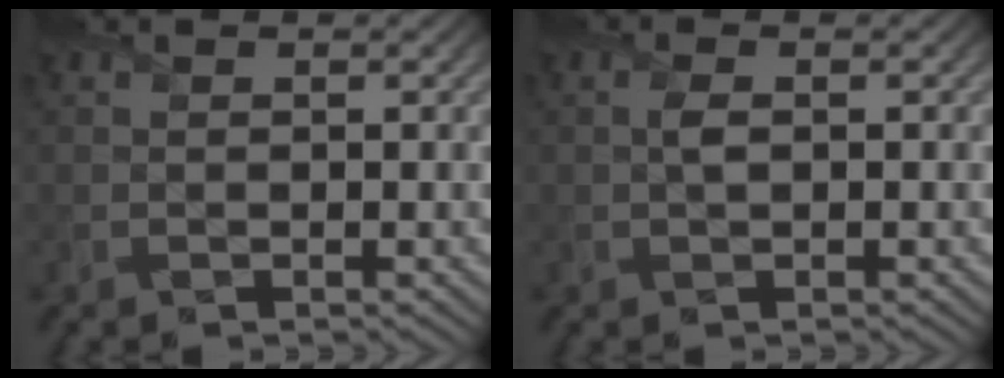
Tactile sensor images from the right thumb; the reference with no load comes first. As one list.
[{"total": 1.2, "force": [0.0, 0.6, 1.0], "torque": [-0.023, 0.002, 0.000]}]